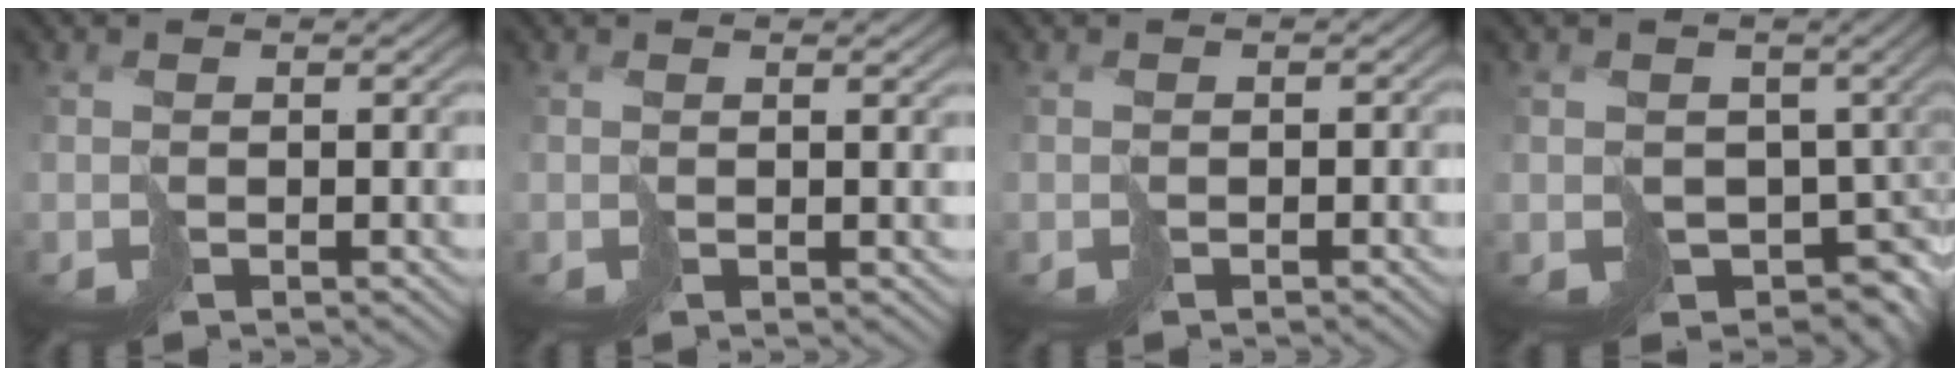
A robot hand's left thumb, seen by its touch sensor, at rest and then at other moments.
{"total": 1.4, "force": [0.4, 0.2, 1.3], "torque": [-0.021, 0.000, 0.008]}
{"total": 0.9, "force": [-0.6, 0.8, 0.1], "torque": [0.002, -0.002, -0.009]}
{"total": 7.4, "force": [-0.4, 6.2, 4.0], "torque": [-0.066, -0.033, 0.000]}